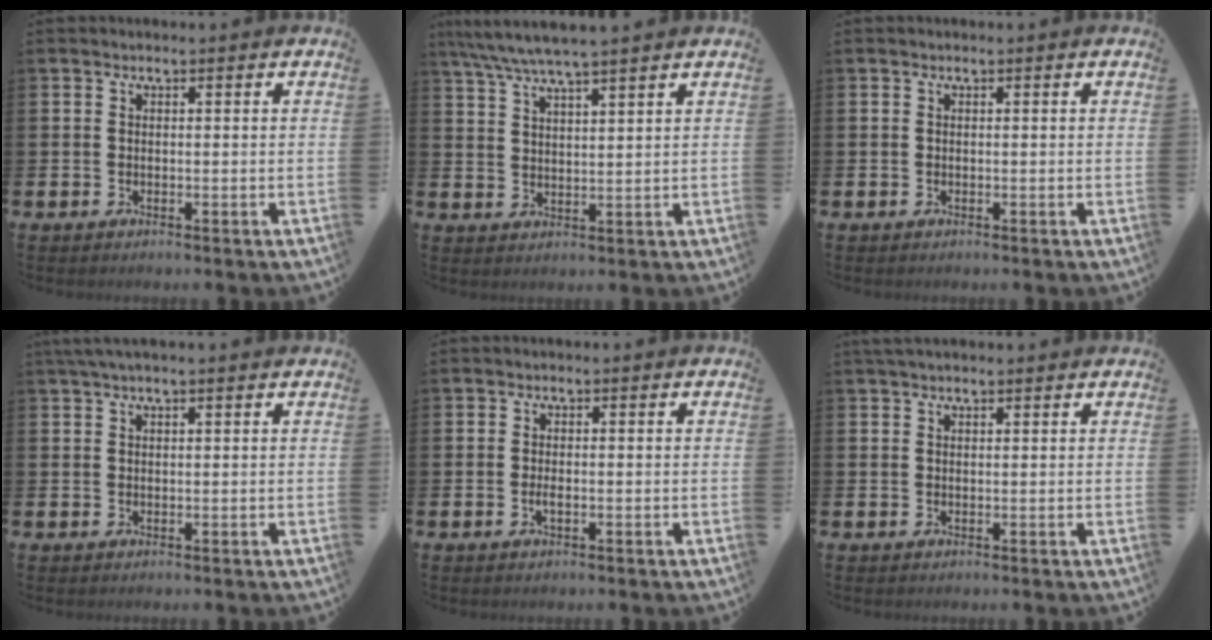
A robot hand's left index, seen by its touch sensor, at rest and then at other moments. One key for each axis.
{"total": 5.4, "fx": 5.0, "fy": -0.1, "fz": 2.1, "tx": -0.057, "ty": -0.017, "tz": 0.089}
{"total": 0.0}
{"total": 1.8, "fx": 1.4, "fy": 0.0, "fz": 1.1, "tx": -0.026, "ty": 0.005, "tz": 0.026}
{"total": 1.2, "fx": -0.2, "fy": 0.4, "fz": 1.1, "tx": -0.022, "ty": 0.000, "tz": -0.004}
{"total": 1.5, "fx": 1.4, "fy": 0.4, "fz": 0.6, "tx": 0.000, "ty": -0.001, "tz": 0.022}